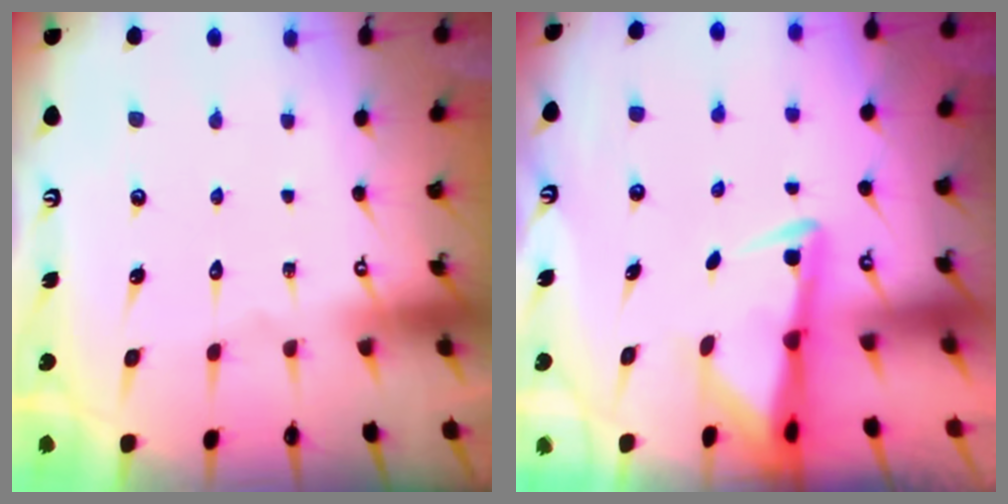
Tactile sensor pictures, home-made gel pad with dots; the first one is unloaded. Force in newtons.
{"total": 3.0, "press": 2.9, "slide": 0.6}